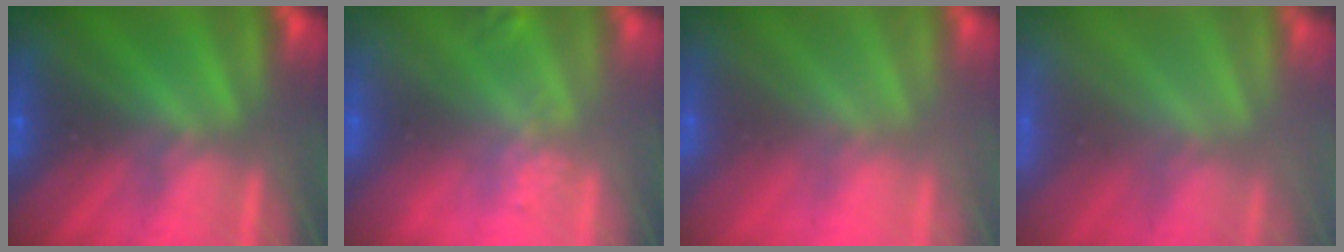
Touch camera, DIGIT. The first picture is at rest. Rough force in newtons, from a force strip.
{"total": 2.7}
{"total": 2.3}
{"total": 9.2}